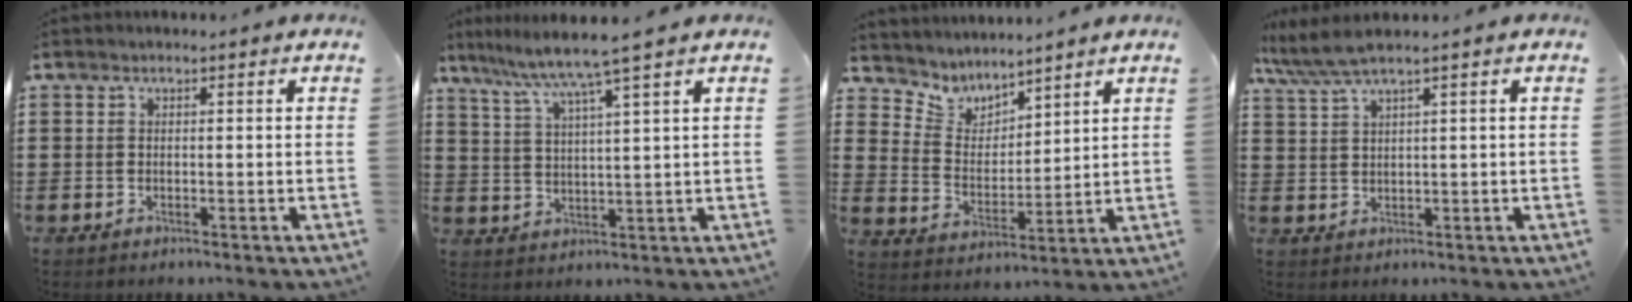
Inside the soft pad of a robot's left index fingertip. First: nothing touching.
{"total": 5.8, "force": [4.6, -1.2, 3.4], "torque": [-0.085, -0.032, 0.071]}
{"total": 4.6, "force": [4.3, 1.5, -0.5], "torque": [-0.023, -0.034, 0.073]}
{"total": 3.8, "force": [2.8, -0.1, 2.5], "torque": [-0.057, -0.002, 0.049]}